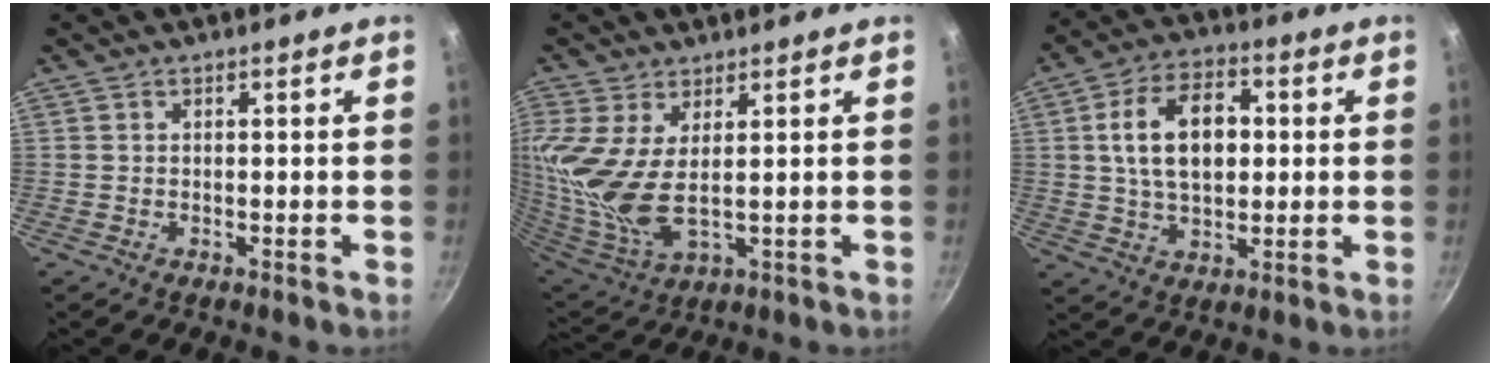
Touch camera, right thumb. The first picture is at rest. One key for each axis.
{"total": 12.9, "fx": 3.9, "fy": 5.6, "fz": 11.0, "tx": -0.239, "ty": -0.025, "tz": 0.079}
{"total": 13.2, "fx": 1.8, "fy": 8.1, "fz": 10.3, "tx": -0.154, "ty": 0.012, "tz": 0.027}